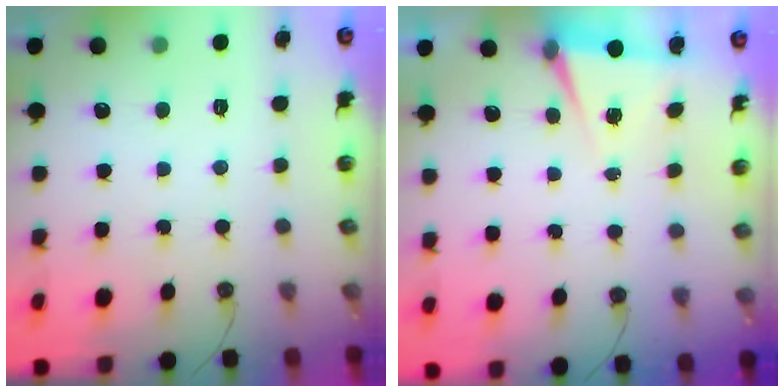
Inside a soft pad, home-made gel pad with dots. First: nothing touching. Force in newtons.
{"total": 5.2, "press": 2.7, "slide": 4.5}